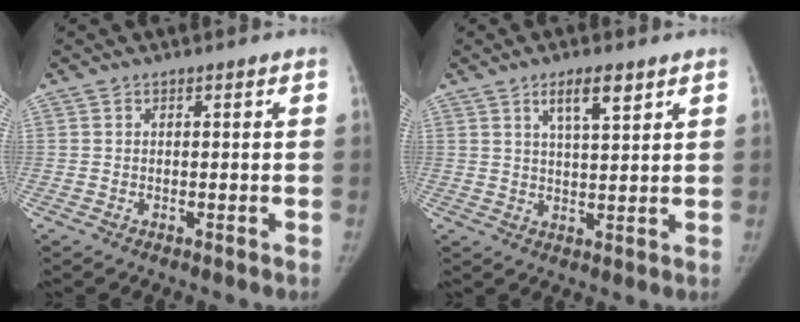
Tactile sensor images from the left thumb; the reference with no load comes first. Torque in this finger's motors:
{"motor_torque": [0.53, -0.24, 0.58, -0.57, 0.26]}